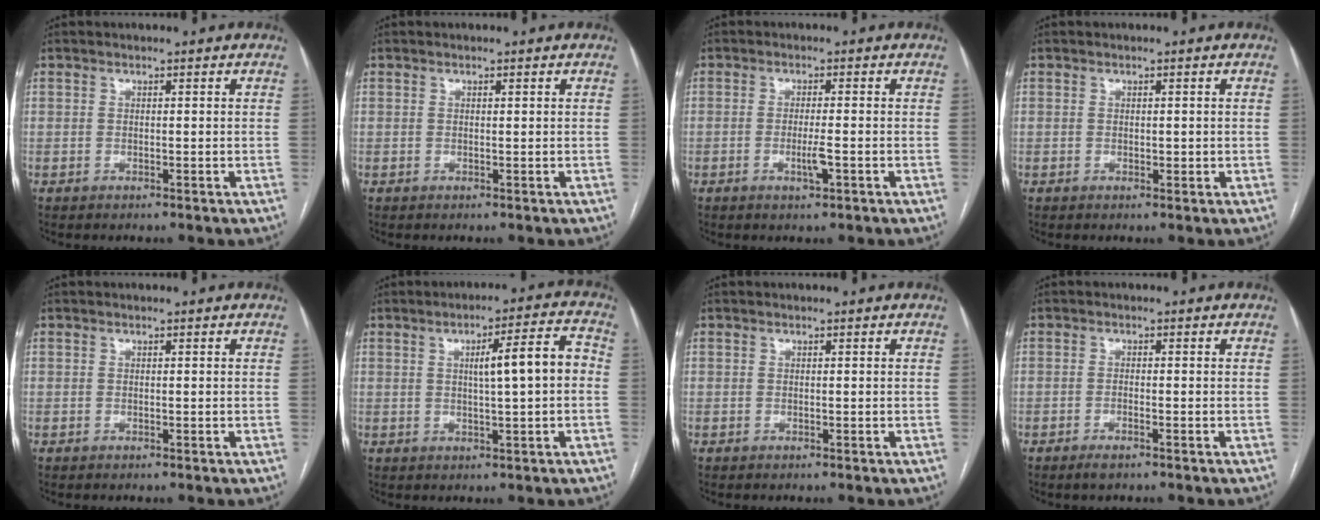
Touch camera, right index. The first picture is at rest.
{"total": 0.0}
{"total": 2.7, "force": [-0.9, 0.3, 2.5], "torque": [-0.048, -0.003, -0.015]}
{"total": 1.1, "force": [0.1, 0.8, 0.8], "torque": [-0.009, 0.000, 0.002]}
{"total": 0.0}
{"total": 7.6, "force": [0.5, 0.7, 7.6], "torque": [-0.112, 0.018, 0.007]}
{"total": 0.0}
{"total": 1.6, "force": [-1.2, 0.2, 1.1], "torque": [-0.020, -0.002, -0.021]}